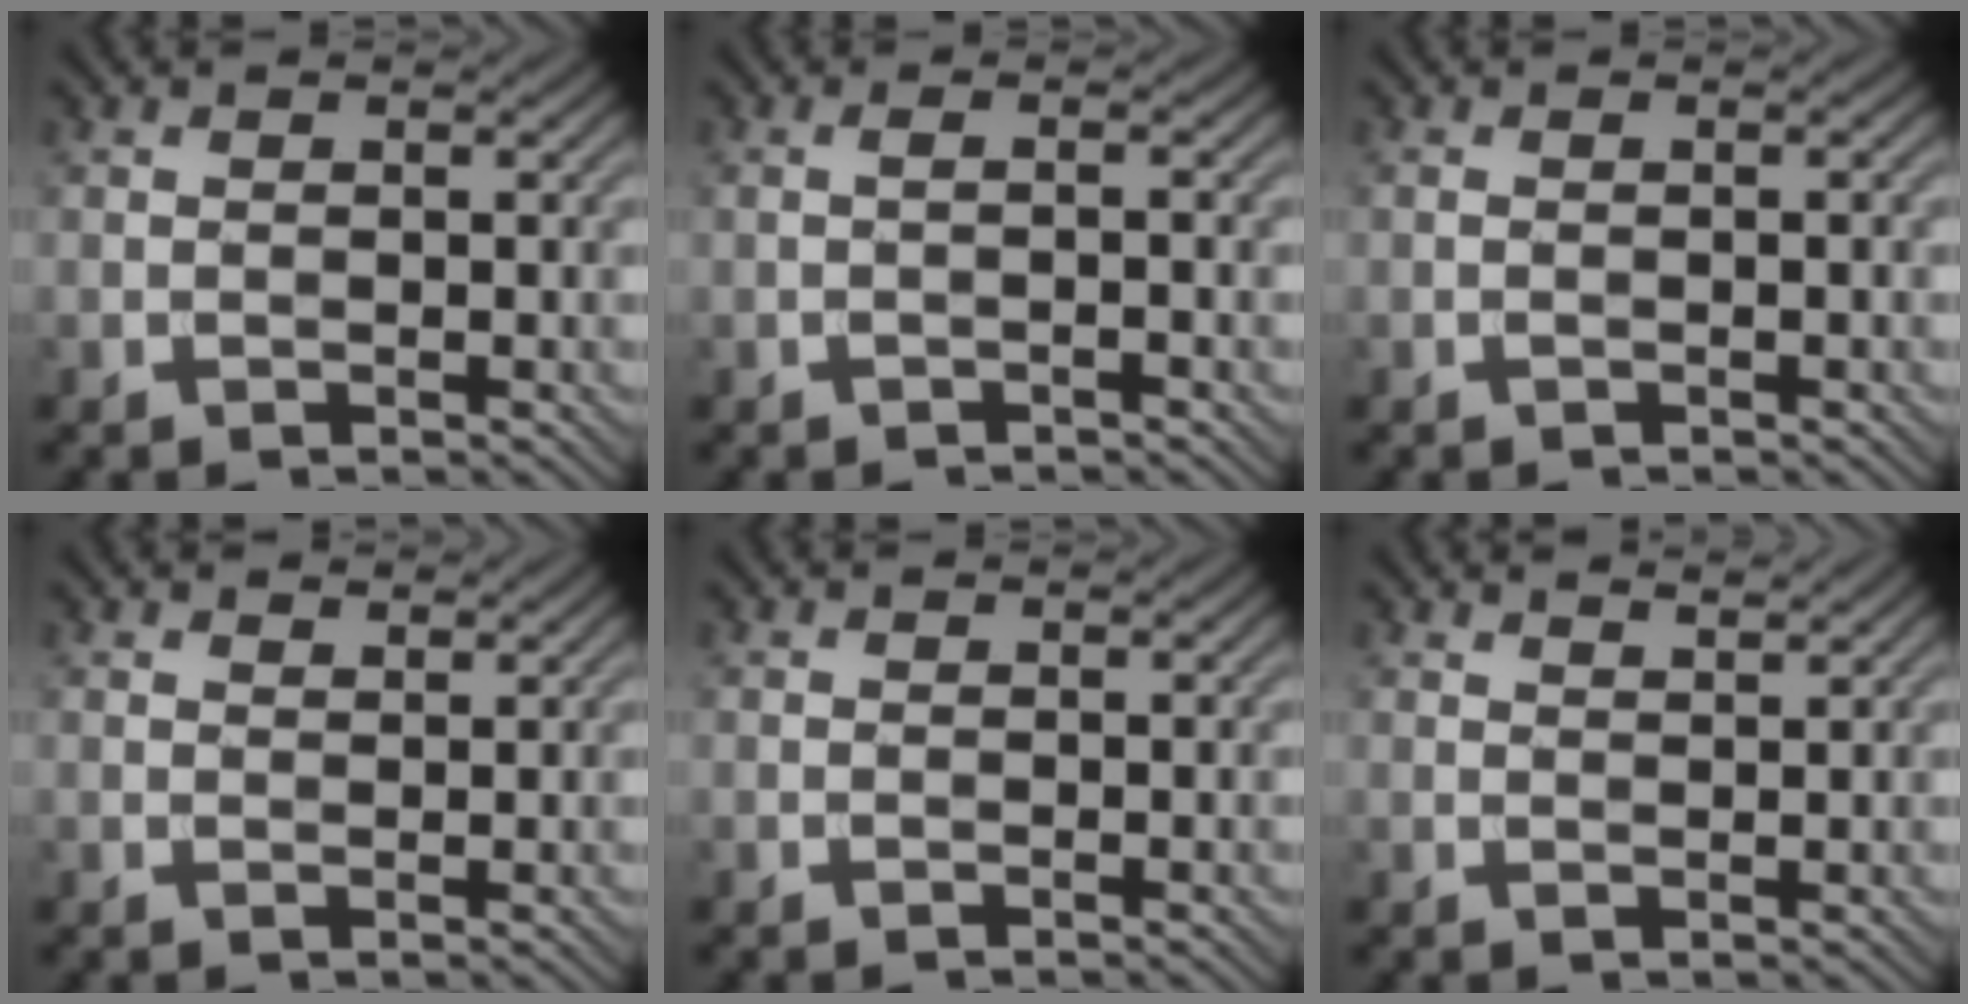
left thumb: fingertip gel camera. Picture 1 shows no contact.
{"total": 1.4, "force": [-0.5, 0.1, 1.3], "torque": [-0.020, 0.010, -0.017]}
{"total": 1.3, "force": [-0.1, 0.1, 1.3], "torque": [-0.022, 0.005, -0.006]}
{"total": 1.2, "force": [1.1, 0.3, 0.4], "torque": [-0.013, 0.000, 0.024]}
{"total": 0.0}
{"total": 1.8, "force": [1.6, 0.1, 0.8], "torque": [-0.019, -0.002, 0.029]}